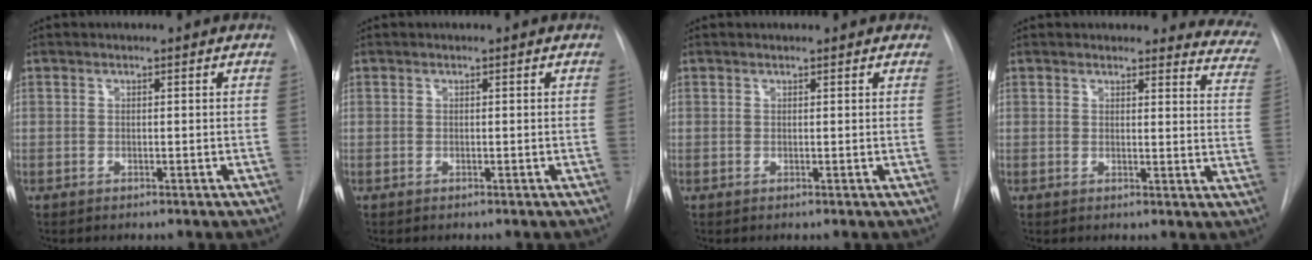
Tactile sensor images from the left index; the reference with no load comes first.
{"total": 0.0}
{"total": 2.8, "force": [2.4, 0.9, 0.9], "torque": [-0.013, 0.018, 0.024]}
{"total": 13.5, "force": [13.0, 3.0, 2.1], "torque": [0.024, -0.076, 0.100]}